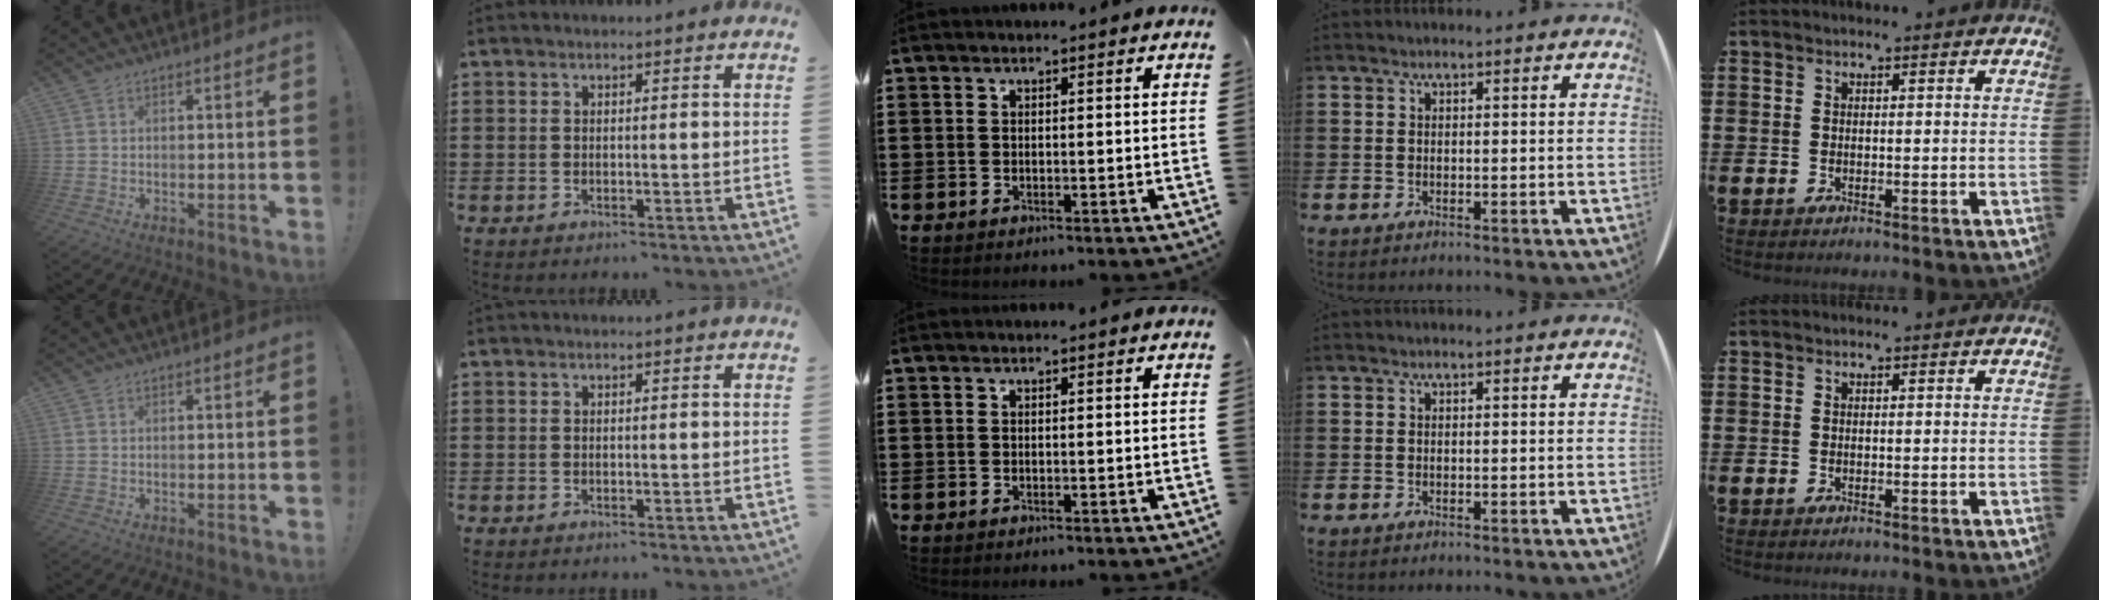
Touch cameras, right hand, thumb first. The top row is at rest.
{}